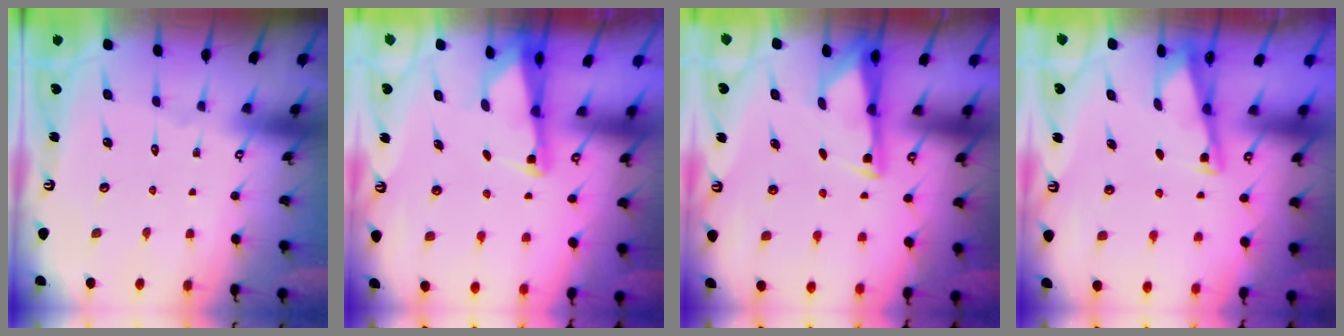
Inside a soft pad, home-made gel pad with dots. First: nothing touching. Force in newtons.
{"total": 2.4, "press": 2.4, "slide": 0.2}
{"total": 3.1, "press": 3.1, "slide": 0.4}
{"total": 3.0, "press": 3.0, "slide": 0.3}